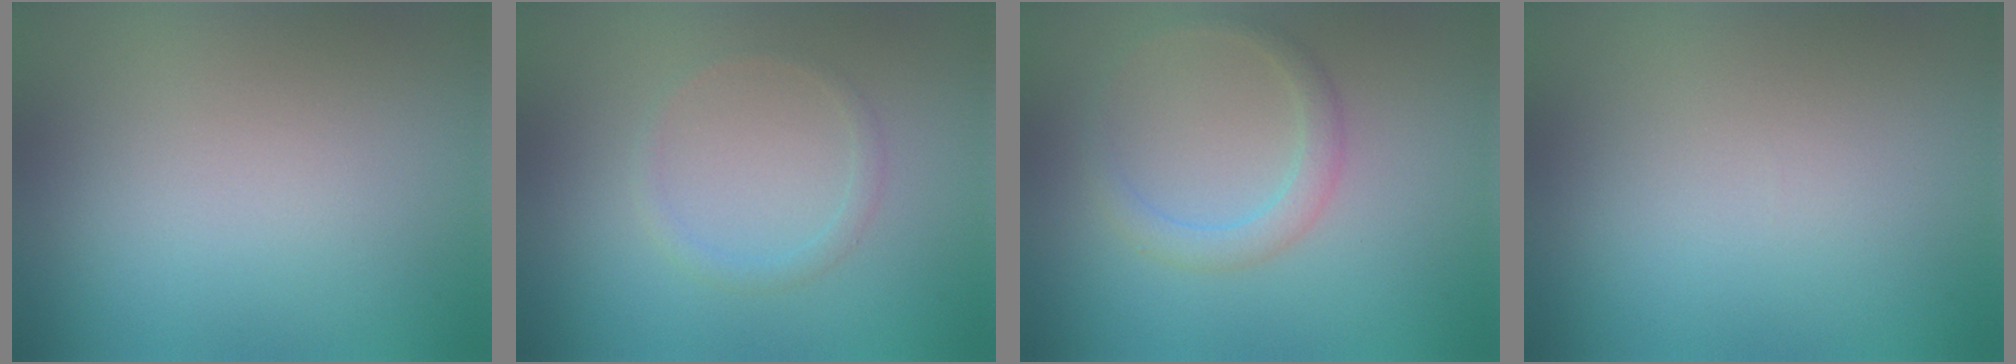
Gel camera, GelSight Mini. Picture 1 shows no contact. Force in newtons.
{"total": 1.1, "press": 1.1, "slide": 0.1}
{"total": 2.1, "press": 2.1, "slide": 0.0}
{"total": 0.0}